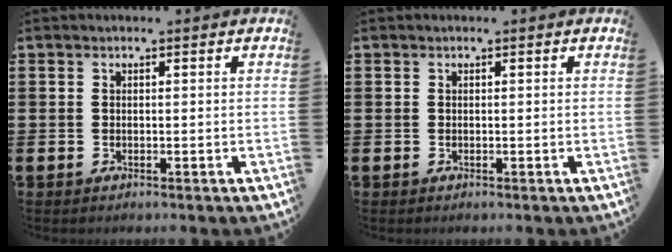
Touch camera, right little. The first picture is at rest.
{"total": 0.0}